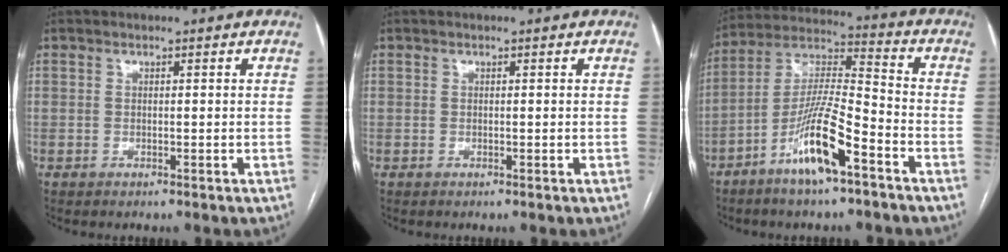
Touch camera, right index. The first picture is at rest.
{"total": 0.0}
{"total": 12.8, "force": [-6.8, 1.5, 10.8], "torque": [-0.214, -0.005, -0.130]}